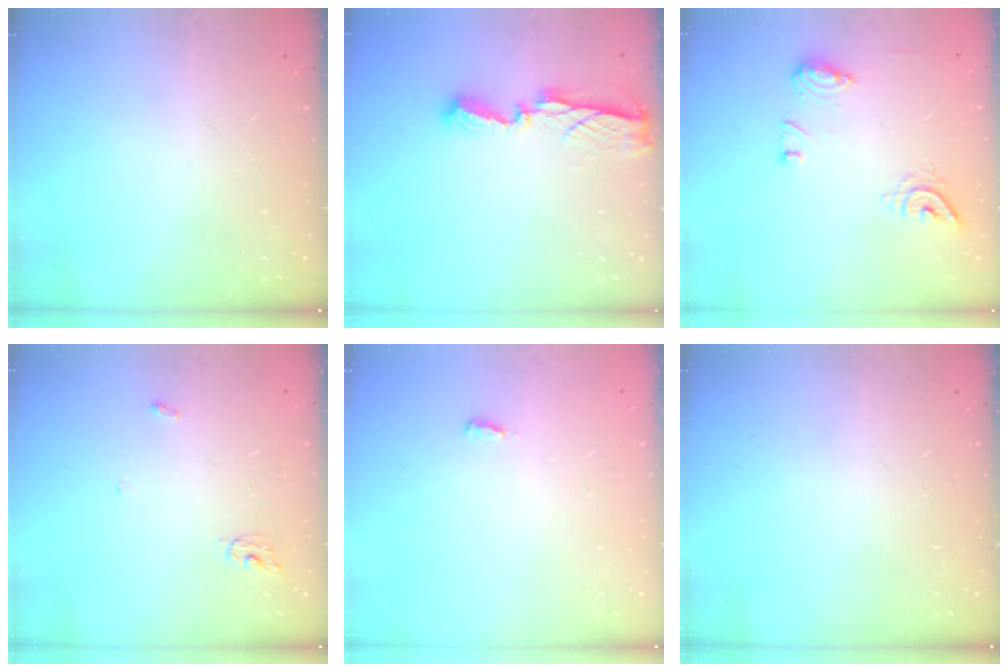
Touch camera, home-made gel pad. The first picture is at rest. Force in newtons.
{"total": 6.7, "press": 6.7, "slide": 0.2}
{"total": 9.8, "press": 9.8, "slide": 0.6}
{"total": 3.4, "press": 3.3, "slide": 0.3}
{"total": 2.6, "press": 2.4, "slide": 1.0}
{"total": 0.0}